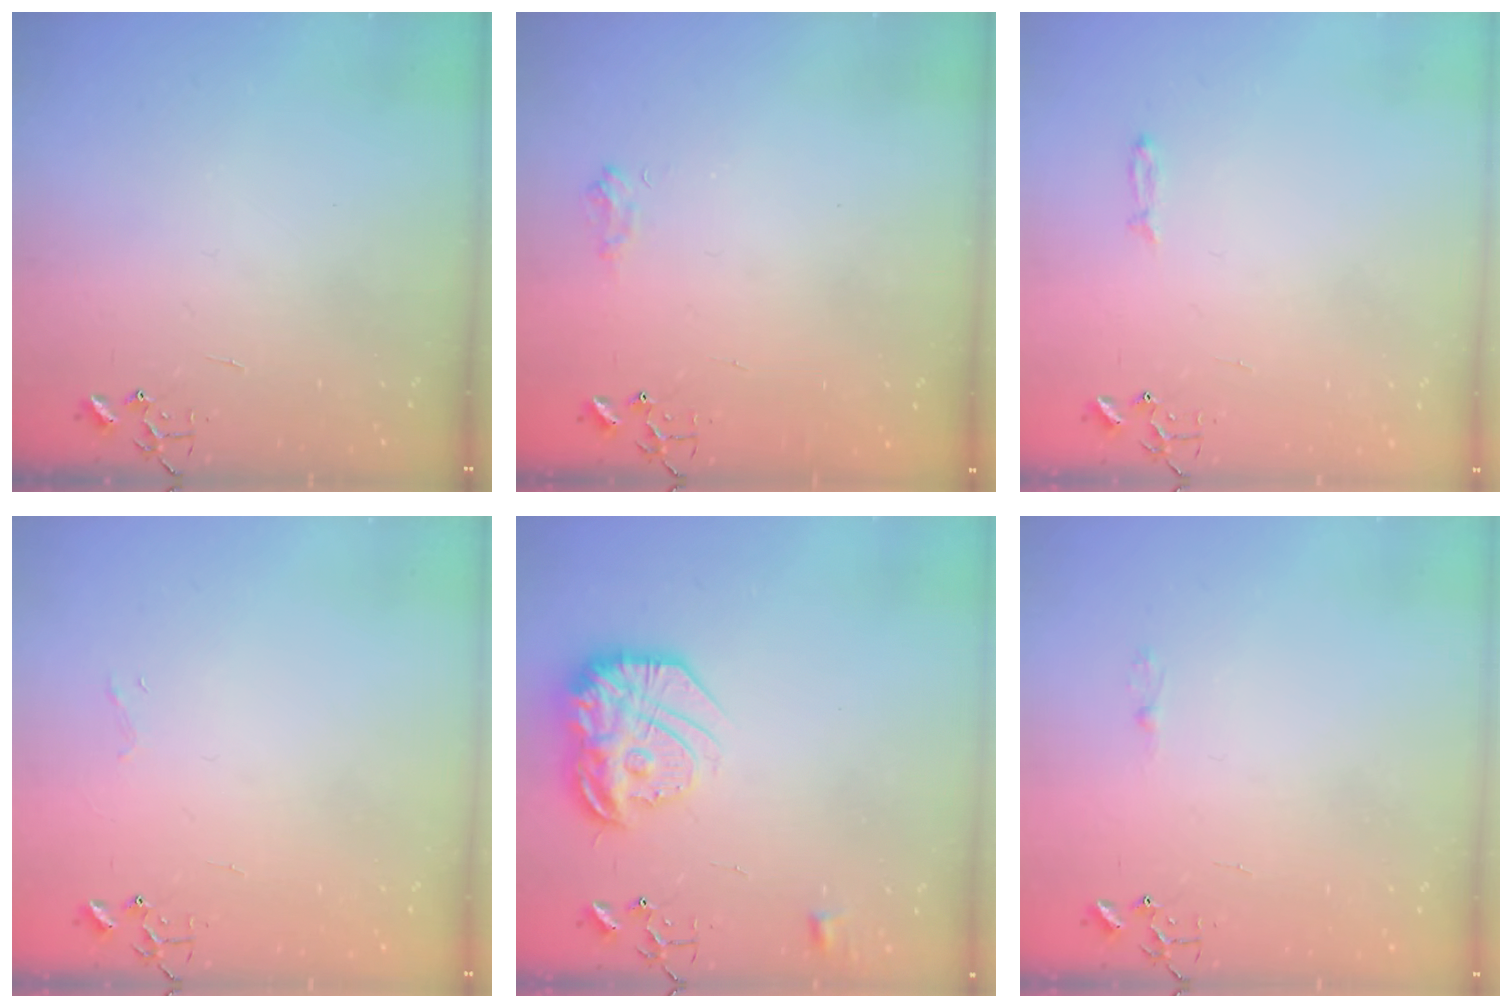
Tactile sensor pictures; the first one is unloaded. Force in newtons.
{"total": 6.3, "press": 6.3, "slide": 0.8}
{"total": 3.5, "press": 3.5, "slide": 0.5}
{"total": 3.4, "press": 3.4, "slide": 0.3}
{"total": 18.4, "press": 18.3, "slide": 1.7}
{"total": 2.5, "press": 2.5, "slide": 0.3}